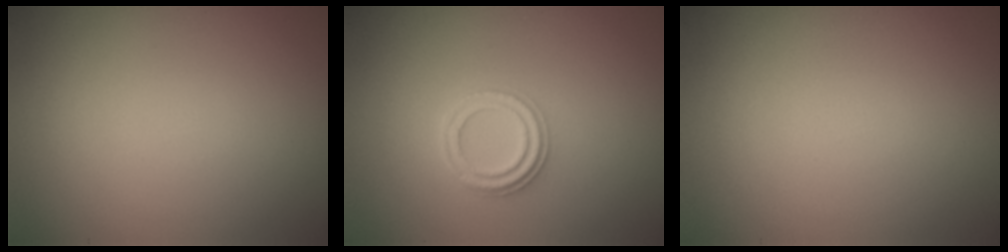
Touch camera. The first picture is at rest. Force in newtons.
{"total": 2.3, "press": 2.2, "slide": 0.5}
{"total": 0.0}